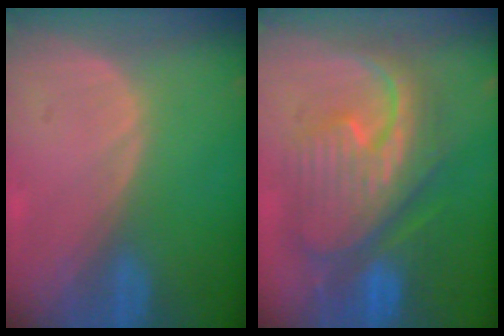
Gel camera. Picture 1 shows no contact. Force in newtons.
{"total": 12.5, "press": 12.4, "slide": 1.4}